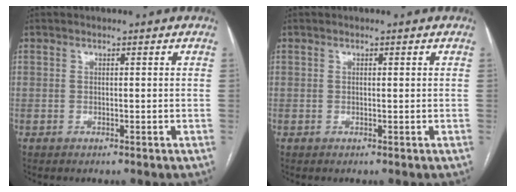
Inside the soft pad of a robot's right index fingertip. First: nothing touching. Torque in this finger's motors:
{"motor_torque": [0.07, 0.11, -0.02, 0.00]}